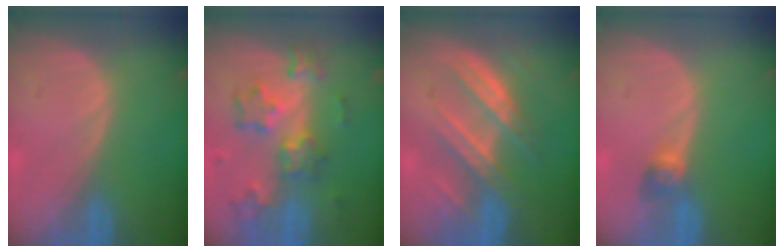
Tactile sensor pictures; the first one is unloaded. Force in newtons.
{"total": 8.6, "press": 7.6, "slide": 4.0}
{"total": 7.4, "press": 7.1, "slide": 2.1}
{"total": 2.7, "press": 2.5, "slide": 0.9}